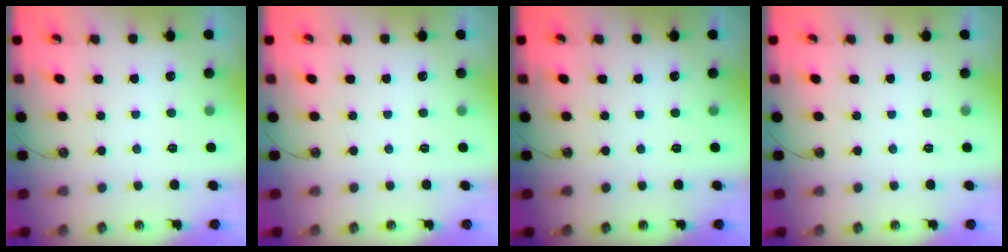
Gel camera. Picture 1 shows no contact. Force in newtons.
{"total": 0.0}
{"total": 0.0}
{"total": 0.0}